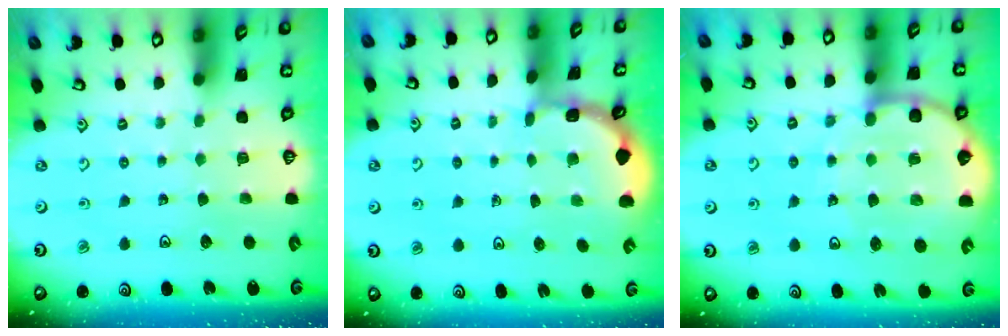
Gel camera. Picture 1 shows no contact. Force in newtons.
{"total": 1.7, "press": 1.7, "slide": 0.2}
{"total": 10.3, "press": 10.1, "slide": 2.1}